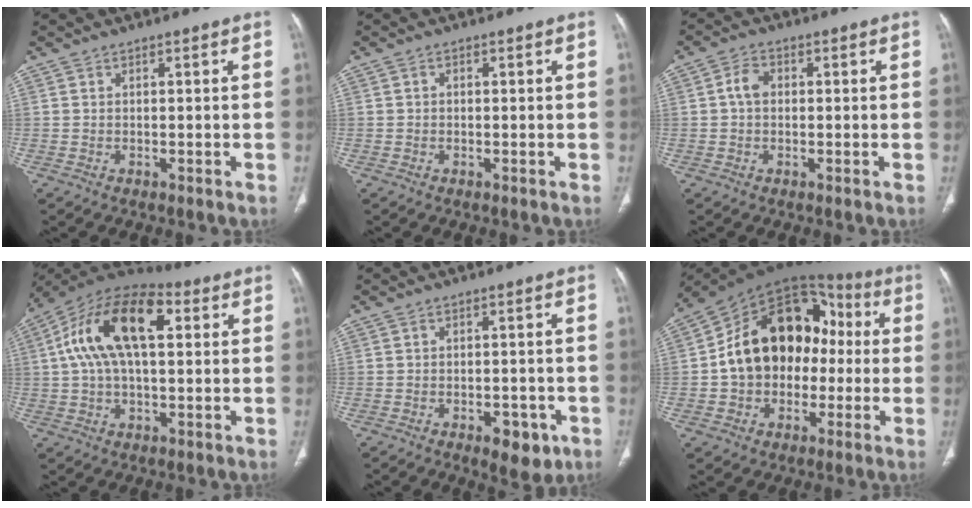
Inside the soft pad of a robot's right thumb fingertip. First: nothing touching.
{"total": 0.5, "force": [0.0, 0.5, 0.3], "torque": [-0.002, 0.002, -0.003]}
{"total": 3.3, "force": [0.2, 2.4, 2.3], "torque": [-0.039, 0.010, -0.002]}
{"total": 18.4, "force": [4.2, 9.4, 15.3], "torque": [-0.273, 0.034, 0.065]}
{"total": 6.6, "force": [-3.1, 3.4, 4.7], "torque": [-0.042, 0.009, -0.036]}
{"total": 20.5, "force": [-0.4, 15.2, 13.8], "torque": [-0.187, 0.054, -0.010]}